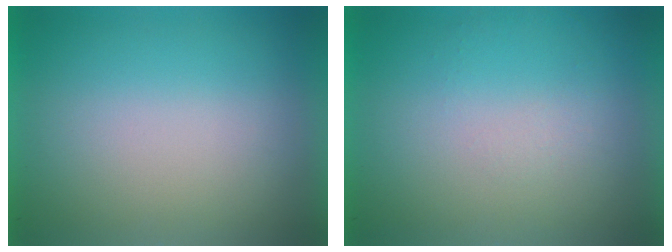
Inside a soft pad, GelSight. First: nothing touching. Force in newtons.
{"total": 1.0}